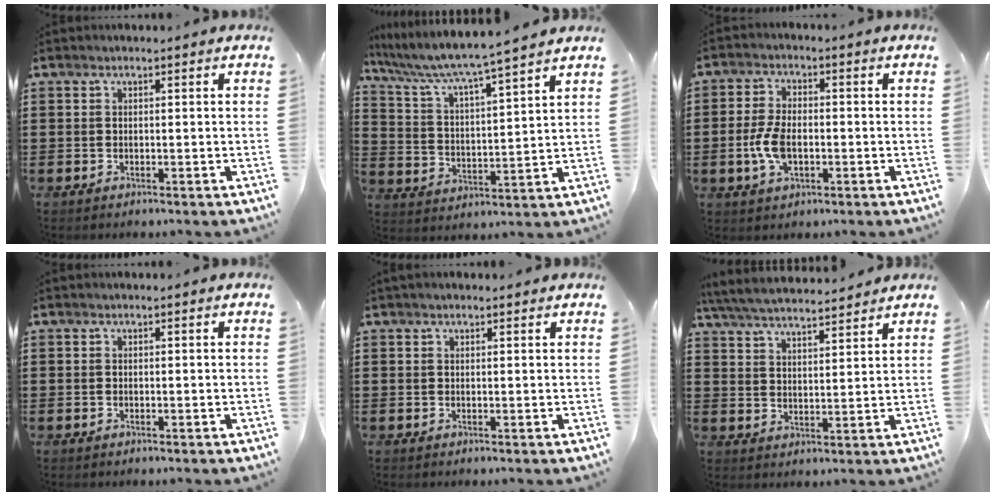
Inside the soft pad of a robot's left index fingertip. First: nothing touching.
{"total": 5.1, "force": [4.5, -0.6, 2.3], "torque": [-0.069, -0.039, 0.067]}
{"total": 6.1, "force": [-1.1, 3.3, 5.0], "torque": [-0.122, -0.004, -0.028]}
{"total": 0.0}
{"total": 0.9, "force": [0.7, 0.3, 0.5], "torque": [-0.010, 0.003, 0.012]}
{"total": 5.3, "force": [5.0, 0.5, 1.7], "torque": [-0.052, -0.024, 0.087]}